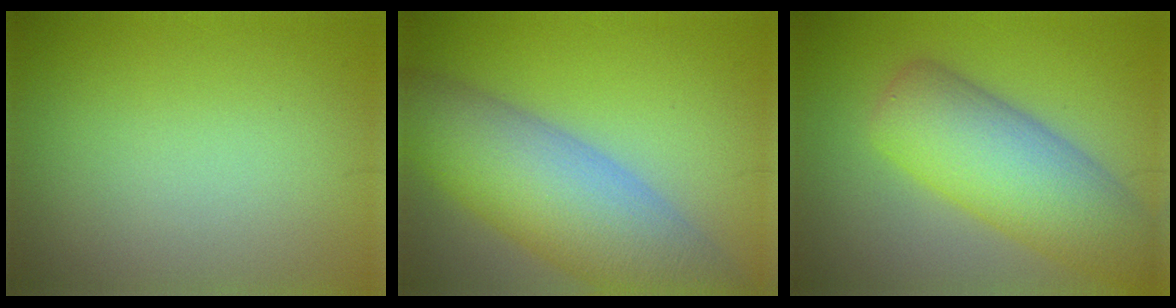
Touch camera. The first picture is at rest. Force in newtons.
{"total": 10.3, "press": 10.2, "slide": 0.6}
{"total": 8.8, "press": 8.8, "slide": 0.4}